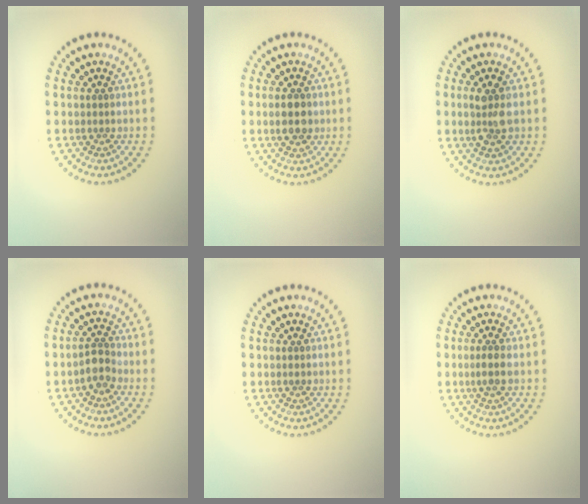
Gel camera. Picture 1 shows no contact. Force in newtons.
{"total": 2.7, "press": 2.7, "slide": 0.0}
{"total": 2.8, "press": 2.7, "slide": 0.5}
{"total": 2.0, "press": 1.7, "slide": 1.1}
{"total": 0.5, "press": 0.5, "slide": 0.1}
{"total": 1.6, "press": 1.4, "slide": 0.8}